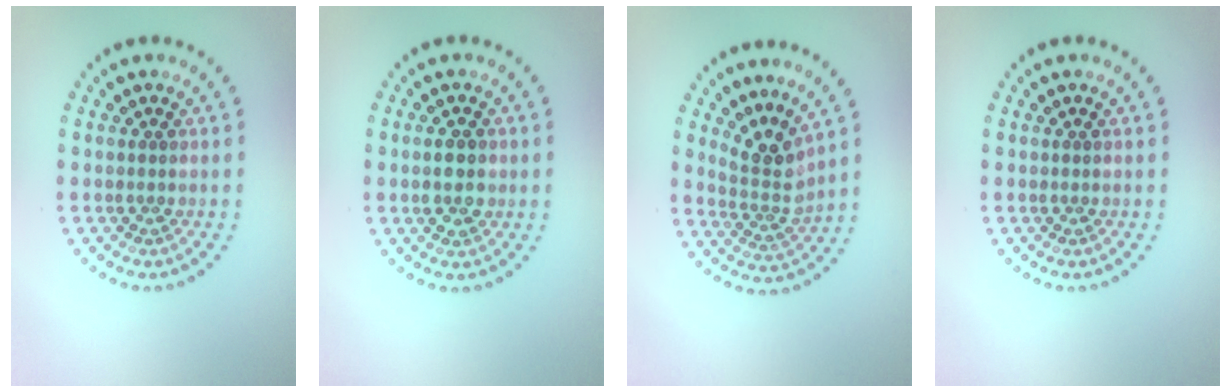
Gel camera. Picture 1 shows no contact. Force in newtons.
{"total": 2.4, "press": 2.4, "slide": 0.3}
{"total": 3.3, "press": 2.3, "slide": 2.3}
{"total": 0.0}